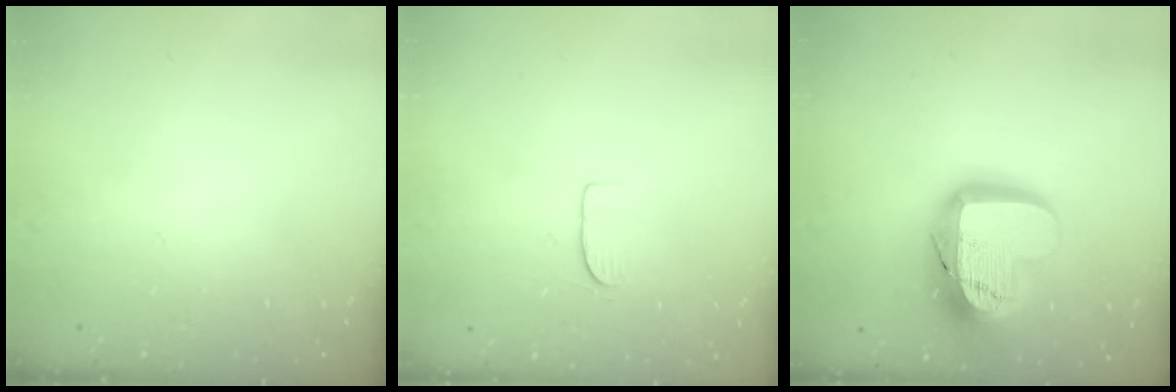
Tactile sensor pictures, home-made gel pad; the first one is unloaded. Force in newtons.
{"total": 4.9, "press": 4.9, "slide": 0.3}
{"total": 19.0, "press": 19.0, "slide": 1.6}